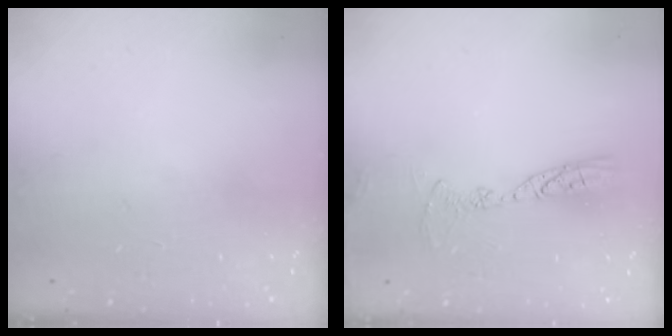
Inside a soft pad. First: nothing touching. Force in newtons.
{"total": 9.3, "press": 9.3, "slide": 0.9}